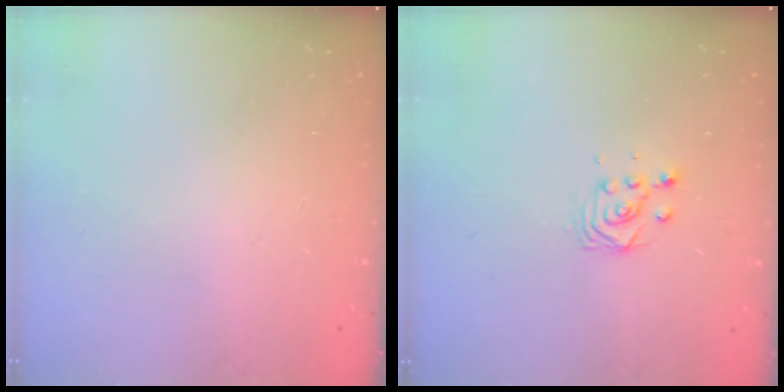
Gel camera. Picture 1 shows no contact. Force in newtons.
{"total": 2.9, "press": 2.9, "slide": 0.1}